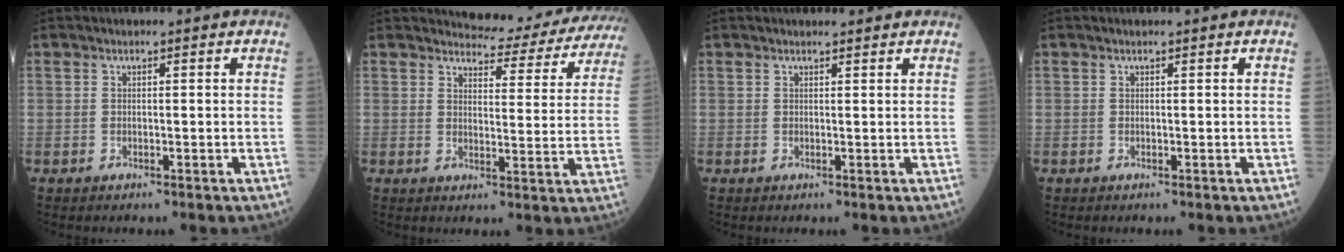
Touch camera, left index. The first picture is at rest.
{"total": 12.5, "force": [12.2, 2.1, 1.4], "torque": [-0.004, -0.038, 0.126]}
{"total": 2.6, "force": [2.5, 0.4, 0.7], "torque": [-0.009, 0.014, 0.030]}
{"total": 0.0}